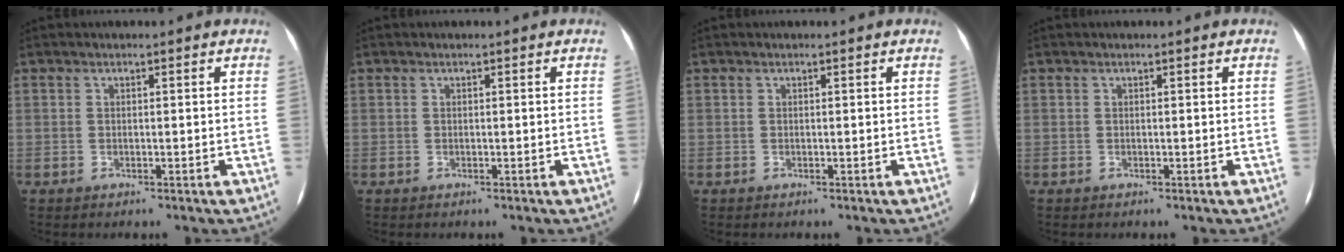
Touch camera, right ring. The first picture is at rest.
{"total": 0.0}
{"total": 0.0}
{"total": 0.0}